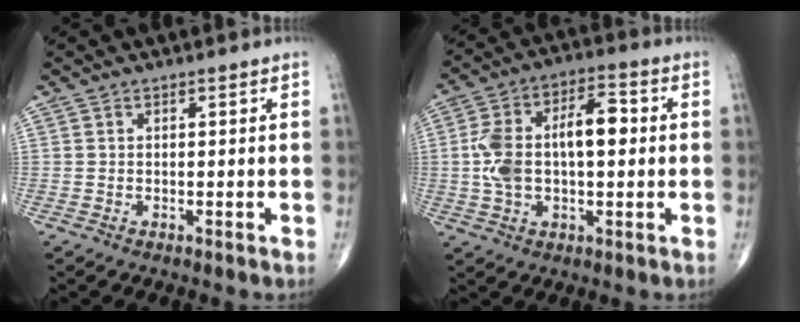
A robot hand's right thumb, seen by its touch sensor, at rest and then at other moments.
{"total": 14.5, "force": [0.7, 7.5, 12.5], "torque": [-0.228, 0.035, 0.011]}